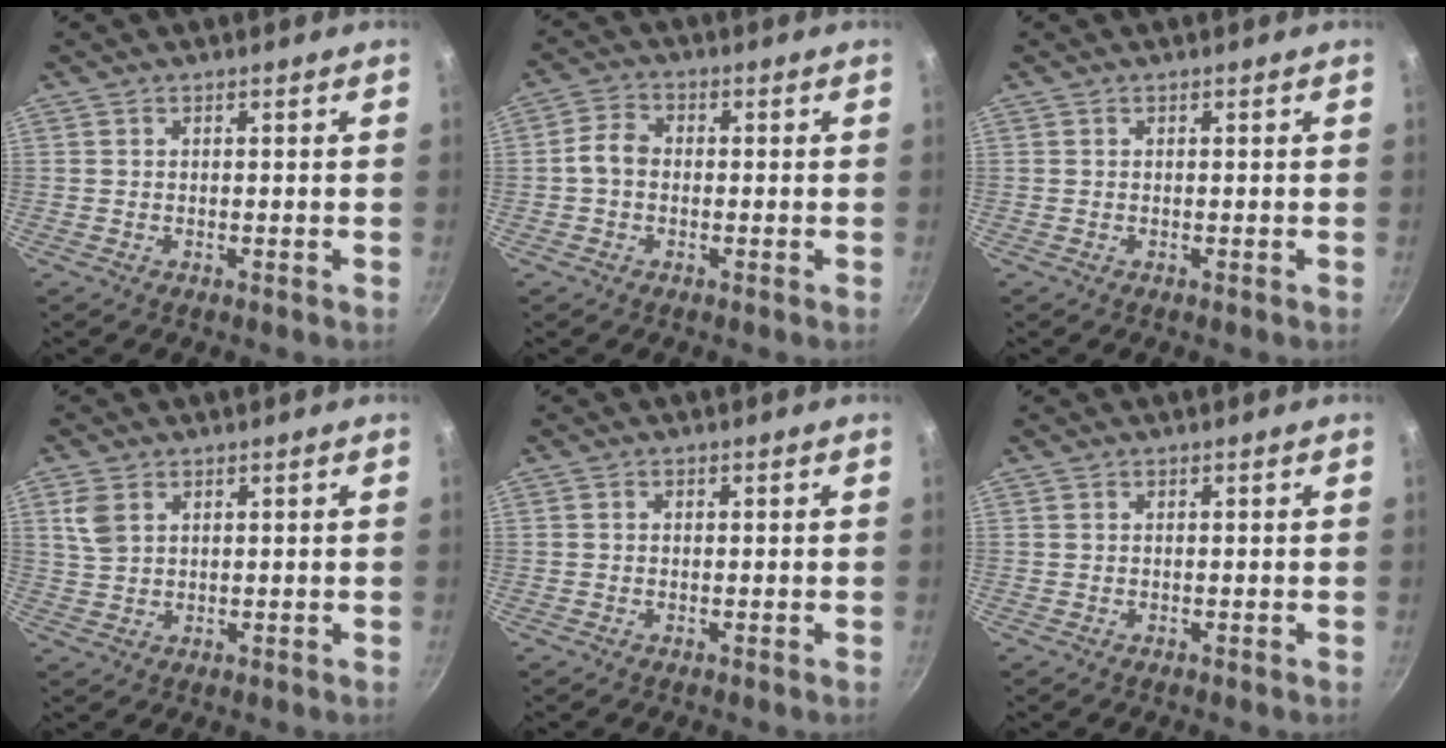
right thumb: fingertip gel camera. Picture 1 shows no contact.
{"total": 4.3, "force": [-0.5, 3.4, 2.7], "torque": [-0.044, 0.017, -0.021]}
{"total": 0.0}
{"total": 4.7, "force": [2.0, 3.2, 2.8], "torque": [-0.057, -0.002, 0.045]}
{"total": 0.6, "force": [0.0, 0.5, 0.2], "torque": [-0.003, 0.004, 0.001]}
{"total": 0.0}